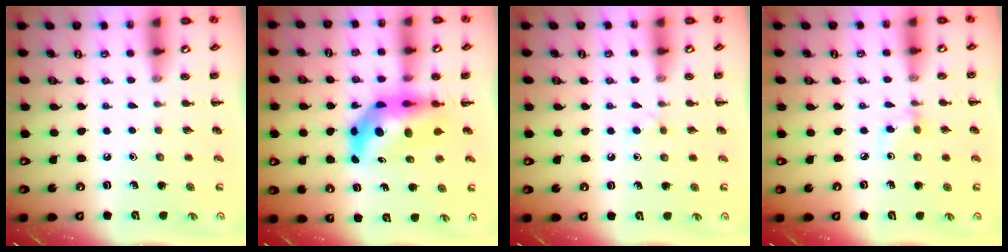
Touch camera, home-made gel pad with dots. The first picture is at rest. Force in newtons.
{"total": 9.1, "press": 8.7, "slide": 2.7}
{"total": 3.2, "press": 2.9, "slide": 1.3}
{"total": 2.8, "press": 2.6, "slide": 1.0}